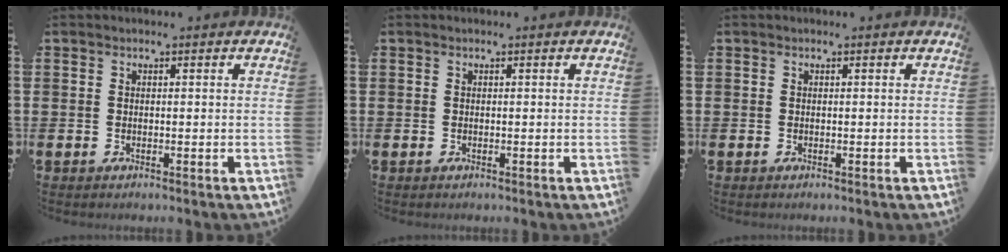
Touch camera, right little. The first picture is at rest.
{"total": 0.0}
{"total": 0.0}